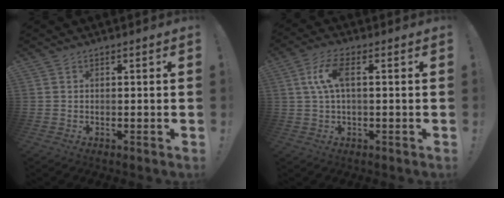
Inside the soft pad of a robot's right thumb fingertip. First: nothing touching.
{"total": 8.5, "force": [1.3, 3.3, 7.7], "torque": [-0.155, 0.006, 0.025]}